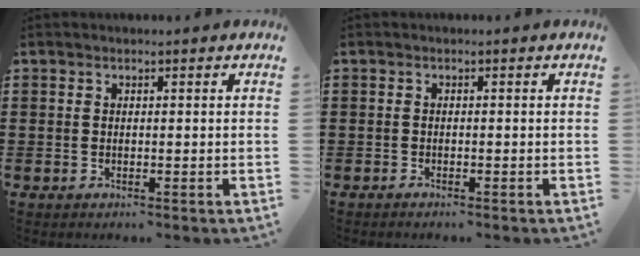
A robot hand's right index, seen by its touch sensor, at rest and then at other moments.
{"total": 0.6, "force": [-0.6, -0.2, 0.1], "torque": [-0.004, -0.005, -0.010]}